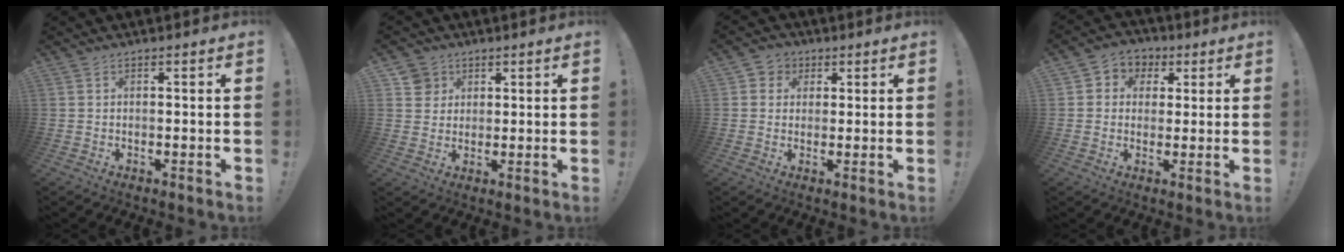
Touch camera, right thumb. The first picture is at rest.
{"total": 5.2, "force": [2.4, 4.5, 0.5], "torque": [-0.013, -0.006, 0.048]}
{"total": 4.3, "force": [0.8, 4.1, 1.0], "torque": [-0.015, 0.000, 0.014]}
{"total": 5.9, "force": [0.1, 5.7, 1.4], "torque": [-0.011, 0.006, 0.005]}